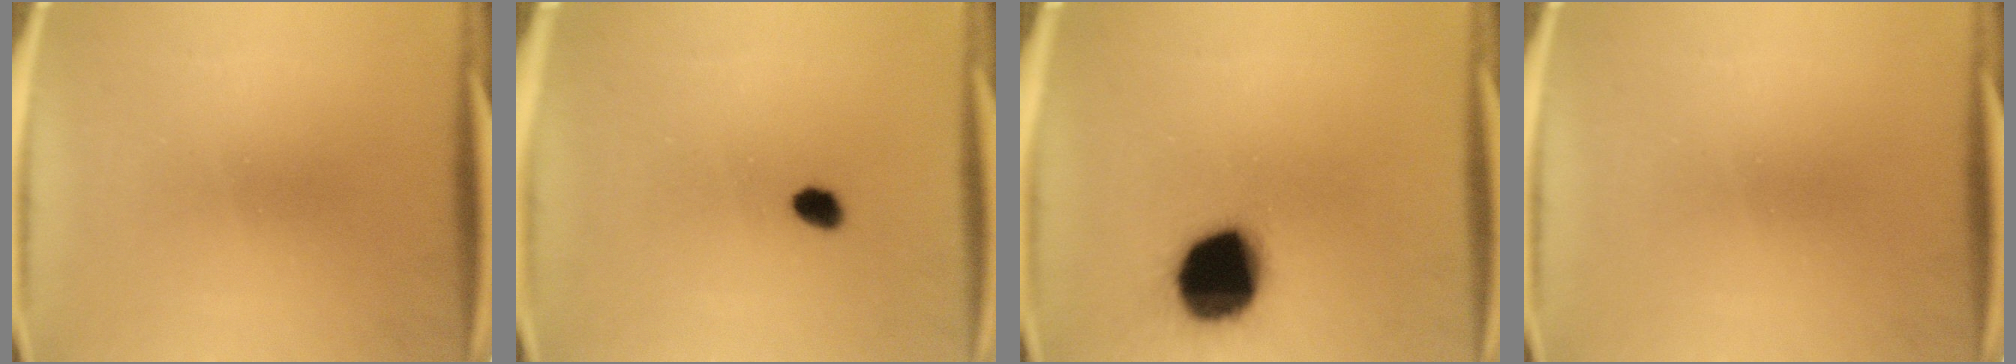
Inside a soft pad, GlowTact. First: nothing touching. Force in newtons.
{"total": 2.5}
{"total": 19.1}
{"total": 0.0}